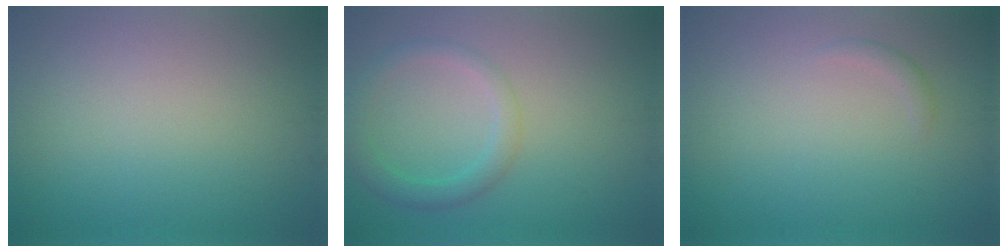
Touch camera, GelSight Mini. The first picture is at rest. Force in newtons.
{"total": 2.8, "press": 2.8, "slide": 0.2}
{"total": 0.8, "press": 0.8, "slide": 0.1}